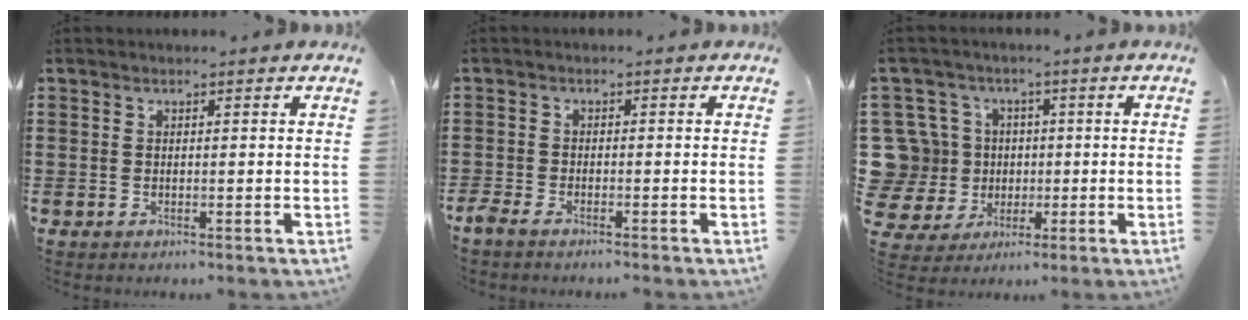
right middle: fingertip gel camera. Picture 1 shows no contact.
{"total": 1.6, "force": [-1.4, 0.2, 0.7], "torque": [-0.030, -0.004, -0.033]}
{"total": 10.8, "force": [0.9, 10.2, 3.4], "torque": [-0.138, 0.017, 0.024]}